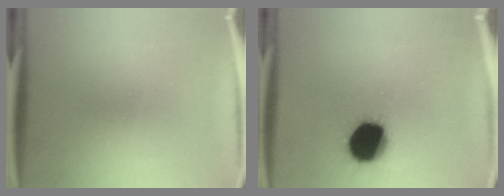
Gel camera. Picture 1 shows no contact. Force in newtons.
{"total": 17.4}